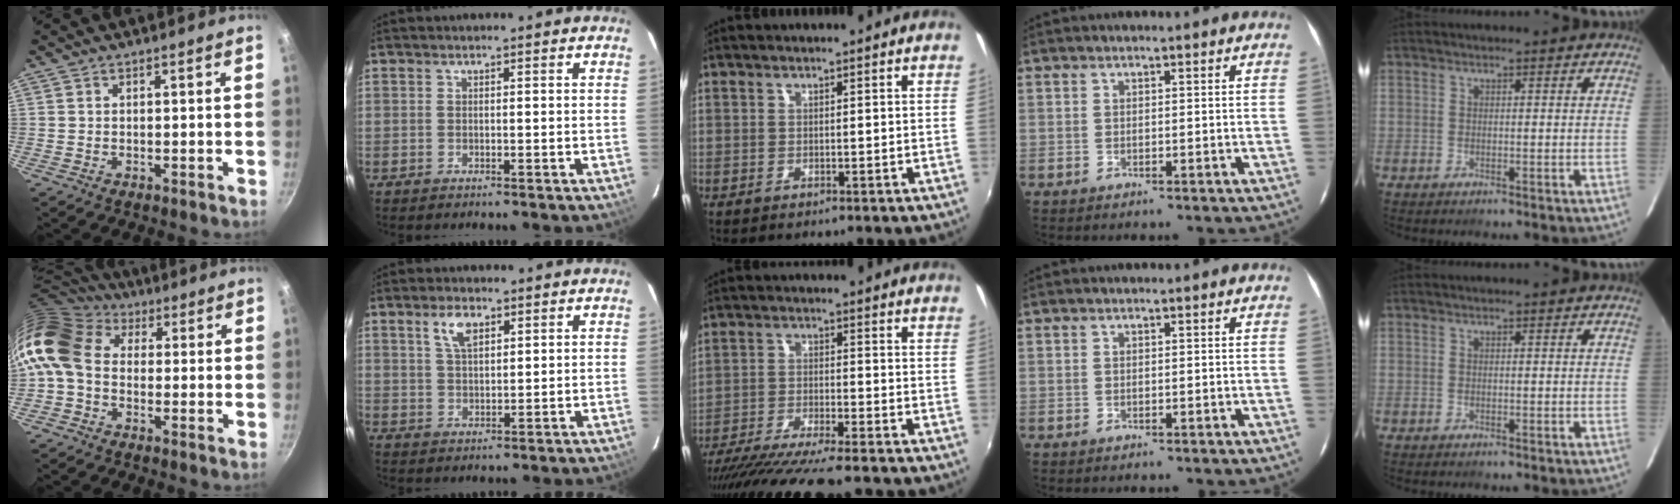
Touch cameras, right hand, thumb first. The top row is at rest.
{"thumb": {"total": 14.0, "force": [0.6, 10.6, 9.1], "torque": [-0.182, 0.036, -0.010]}, "index": {"total": 4.9, "force": [2.6, 2.3, 3.5], "torque": [-0.064, 0.009, 0.051]}, "middle": {"total": 15.7, "force": [-13.5, 0.7, 7.8], "torque": [-0.158, -0.043, -0.224]}}